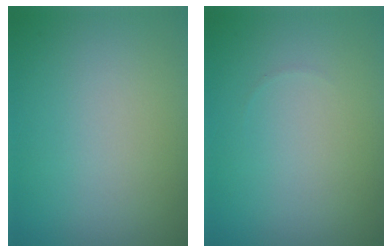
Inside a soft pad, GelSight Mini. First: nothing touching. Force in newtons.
{"total": 0.0}